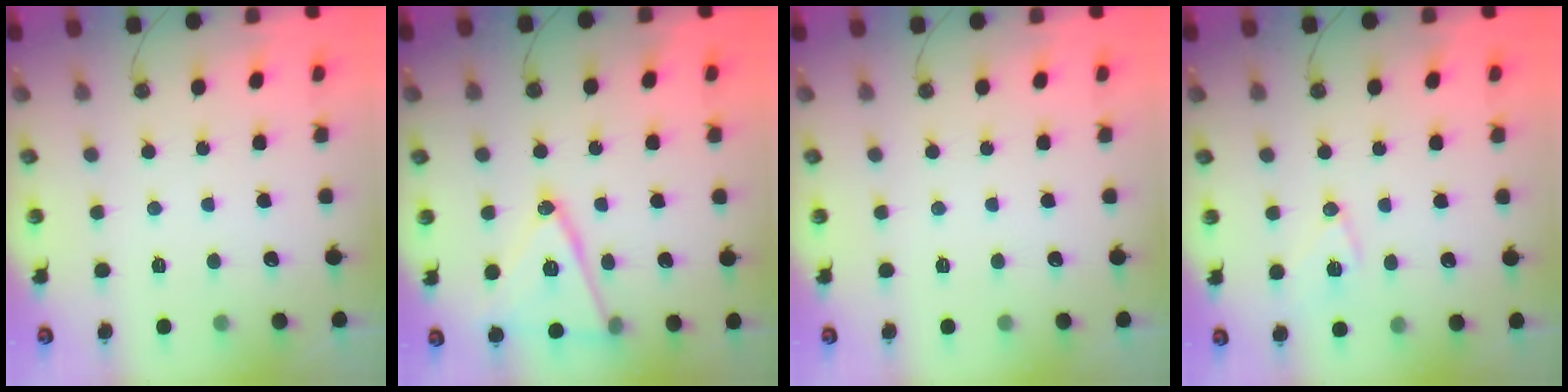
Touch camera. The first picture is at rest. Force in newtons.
{"total": 17.0, "press": 16.7, "slide": 3.4}
{"total": 0.0}
{"total": 9.1, "press": 9.1, "slide": 0.8}